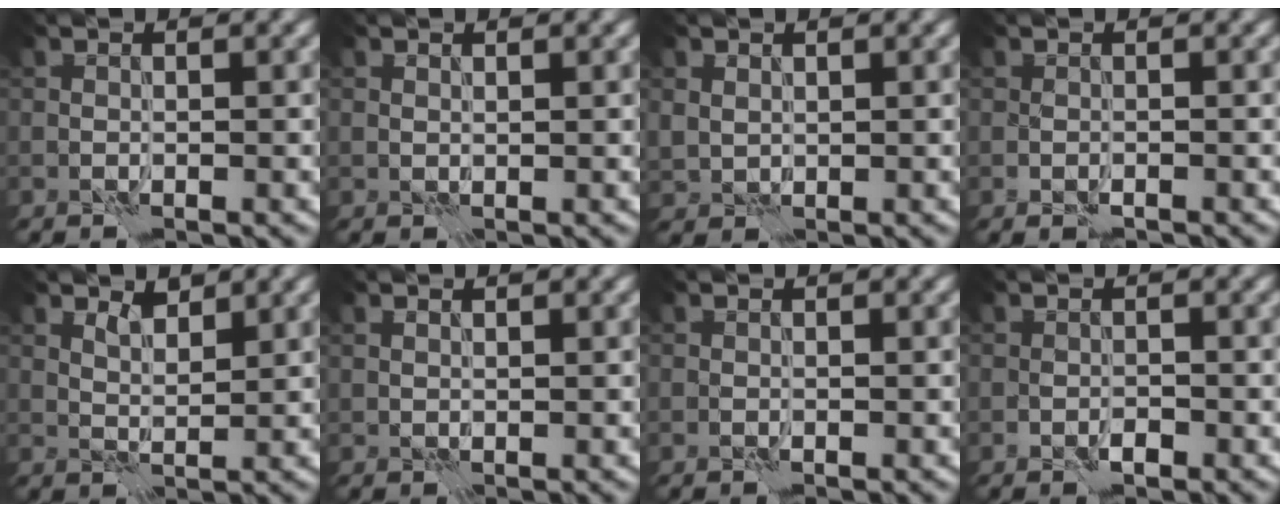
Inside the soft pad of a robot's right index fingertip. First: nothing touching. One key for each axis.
{"total": 0.5, "fx": 0.5, "fy": 0.1, "fz": -0.2, "tx": 0.004, "ty": -0.002, "tz": 0.009}
{"total": 1.5, "fx": 0.9, "fy": 1.2, "fz": 0.2, "tx": -0.009, "ty": -0.004, "tz": 0.020}
{"total": 0.8, "fx": -0.5, "fy": 0.5, "fz": 0.5, "tx": -0.011, "ty": -0.003, "tz": -0.009}
{"total": 1.7, "fx": 1.6, "fy": 0.5, "fz": 0.6, "tx": -0.014, "ty": -0.005, "tz": 0.032}
{"total": 0.5, "fx": 0.5, "fy": 0.0, "fz": -0.2, "tx": 0.001, "ty": -0.001, "tz": 0.011}
{"total": 0.0}
{"total": 0.8, "fx": -0.5, "fy": 0.5, "fz": 0.4, "tx": -0.006, "ty": 0.002, "tz": -0.009}